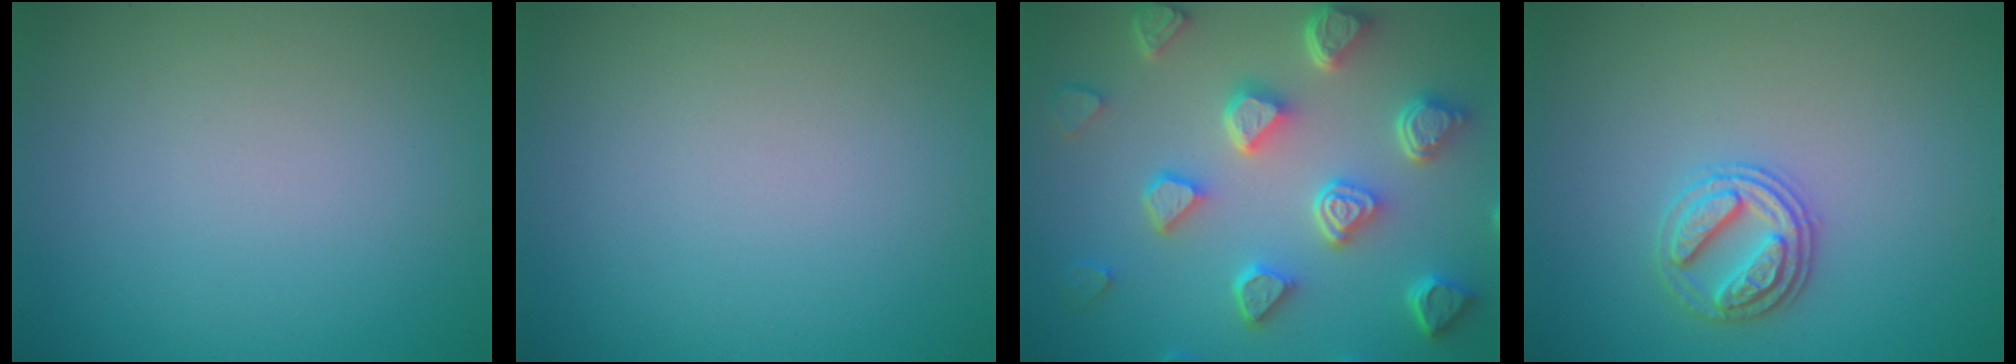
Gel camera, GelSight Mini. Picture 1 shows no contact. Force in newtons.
{"total": 0.0}
{"total": 7.3, "press": 5.8, "slide": 4.5}
{"total": 2.6, "press": 2.6, "slide": 0.5}